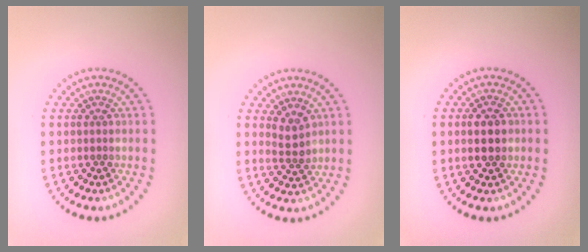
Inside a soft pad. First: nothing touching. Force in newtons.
{"total": 1.7, "press": 1.5, "slide": 0.9}
{"total": 2.8, "press": 2.8, "slide": 0.2}